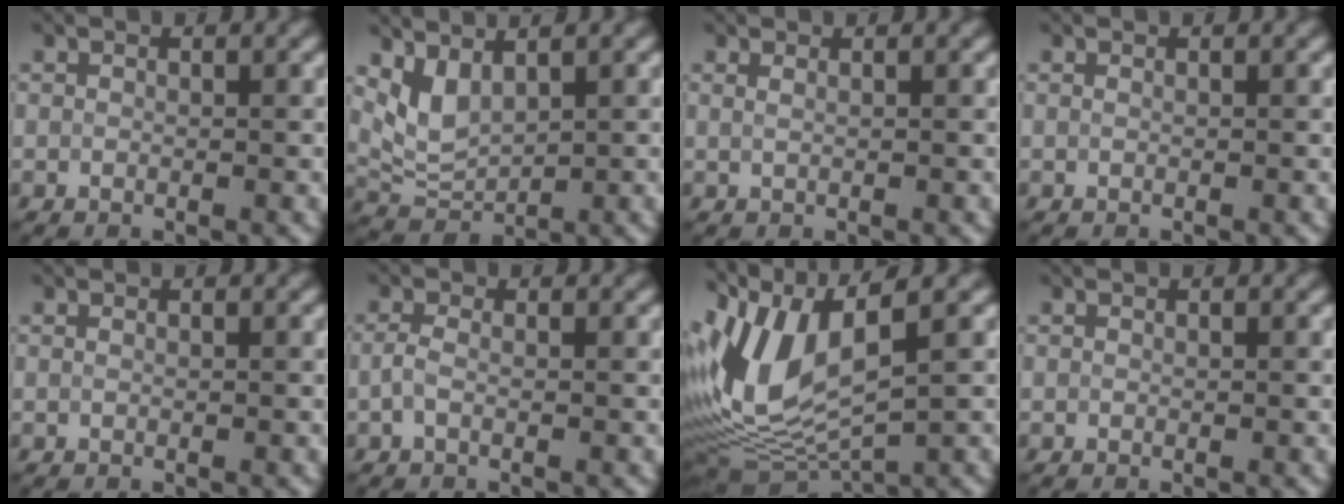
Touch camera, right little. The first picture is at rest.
{"total": 3.0, "force": [1.6, 1.6, 2.0], "torque": [-0.048, -0.010, 0.043]}
{"total": 1.1, "force": [0.6, 0.6, 0.7], "torque": [-0.006, -0.003, 0.004]}
{"total": 0.0}
{"total": 0.0}
{"total": 1.3, "force": [-0.4, 0.5, 1.1], "torque": [-0.029, 0.000, -0.012]}
{"total": 9.6, "force": [1.7, 4.2, 8.4], "torque": [-0.187, -0.010, 0.044]}
{"total": 0.0}